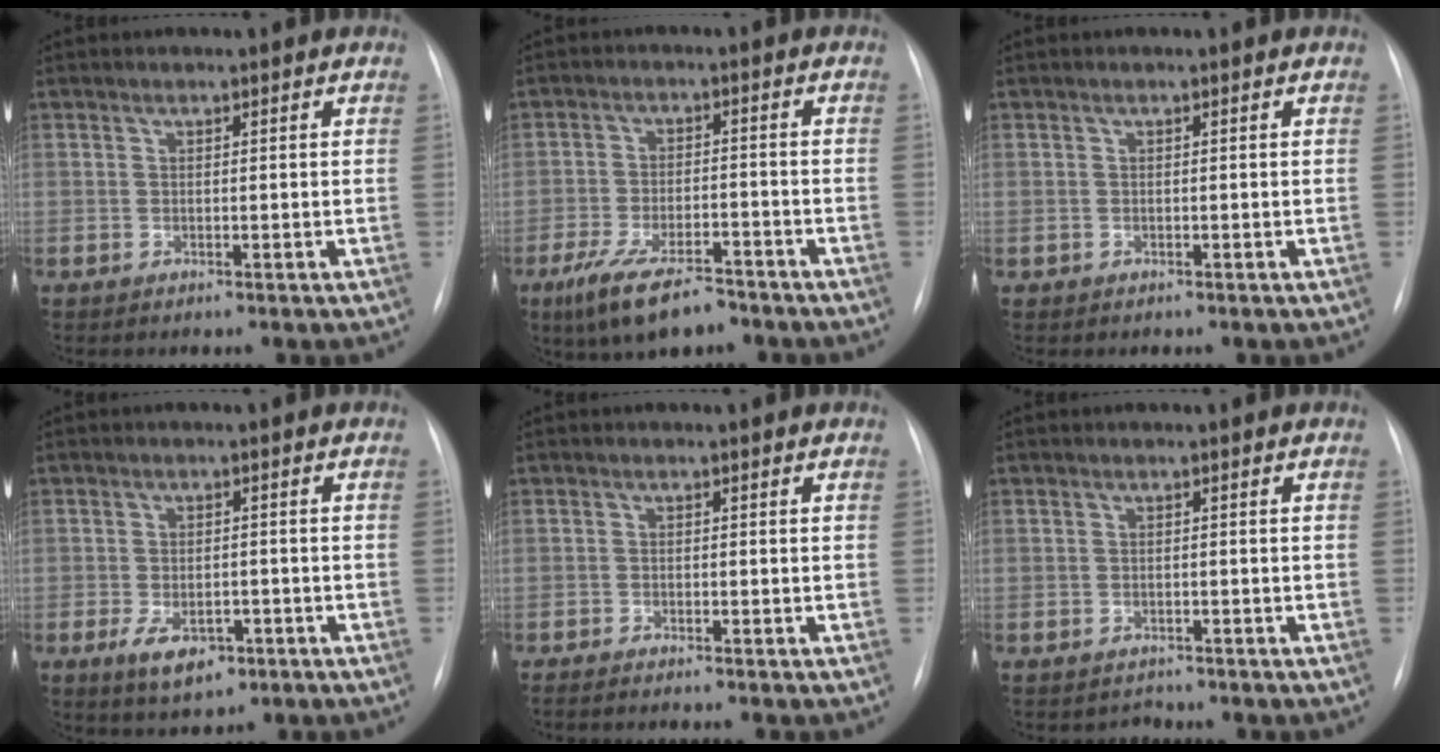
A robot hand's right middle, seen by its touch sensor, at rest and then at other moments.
{"total": 10.1, "force": [-7.3, 3.2, 6.2], "torque": [-0.120, -0.017, -0.122]}
{"total": 0.0}
{"total": 5.4, "force": [-2.7, 2.8, 3.8], "torque": [-0.071, -0.005, -0.035]}
{"total": 4.2, "force": [-3.7, 0.0, 2.1], "torque": [-0.030, -0.009, -0.048]}
{"total": 1.3, "force": [-1.1, 0.4, -0.6], "torque": [0.002, -0.006, -0.016]}